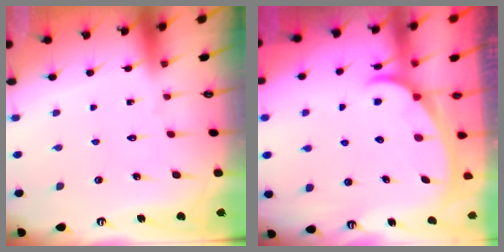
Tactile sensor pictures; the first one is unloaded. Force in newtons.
{"total": 2.3, "press": 2.3, "slide": 0.3}